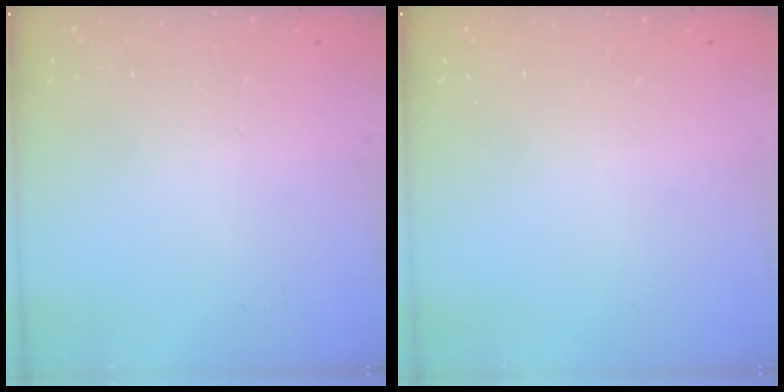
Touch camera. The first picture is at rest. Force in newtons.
{"total": 0.0}